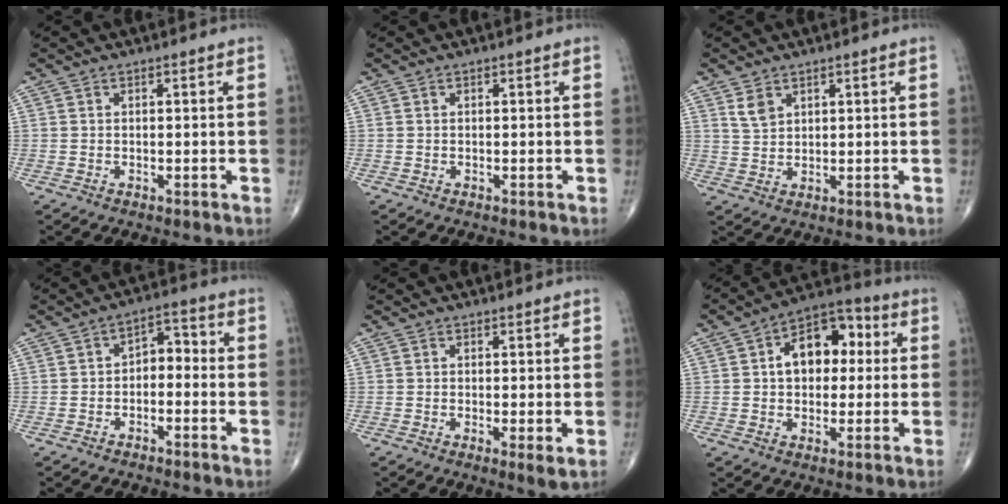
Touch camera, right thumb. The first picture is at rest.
{"total": 0.0}
{"total": 3.2, "force": [2.0, 2.0, 1.6], "torque": [-0.023, -0.010, 0.046]}
{"total": 5.0, "force": [-1.3, 3.2, 3.6], "torque": [-0.036, 0.036, -0.033]}
{"total": 2.3, "force": [-0.2, 0.4, 2.3], "torque": [-0.040, -0.010, -0.006]}
{"total": 12.7, "force": [2.0, 8.3, 9.4], "torque": [-0.105, 0.029, 0.021]}